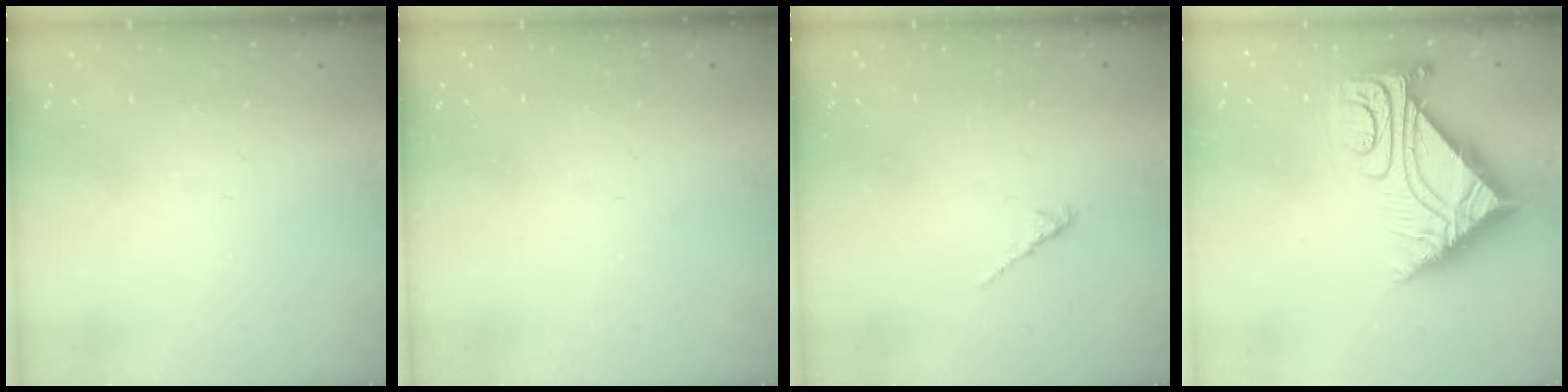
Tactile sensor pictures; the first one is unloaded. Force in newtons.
{"total": 0.0}
{"total": 2.0, "press": 2.0, "slide": 0.6}
{"total": 10.3, "press": 10.2, "slide": 1.2}